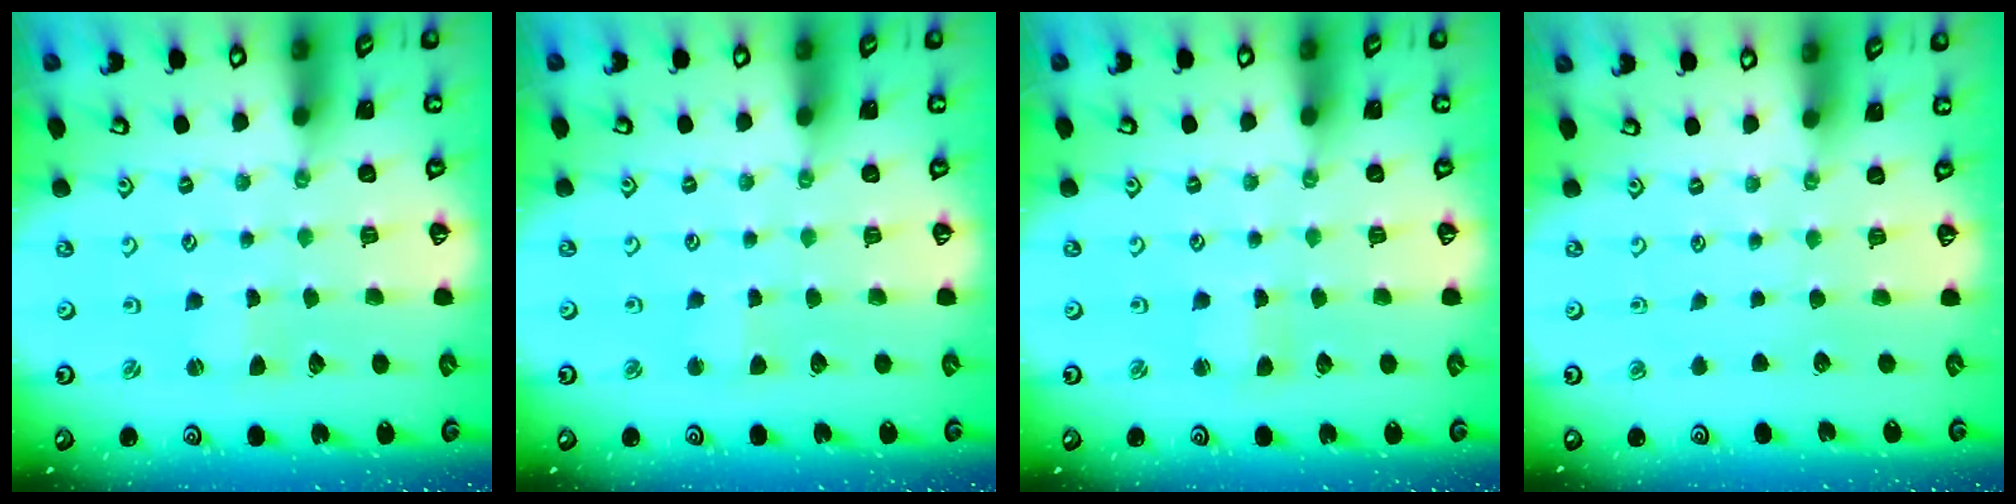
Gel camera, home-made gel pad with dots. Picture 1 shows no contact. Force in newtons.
{"total": 2.3, "press": 2.3, "slide": 0.2}
{"total": 2.3, "press": 2.3, "slide": 0.3}
{"total": 0.0}